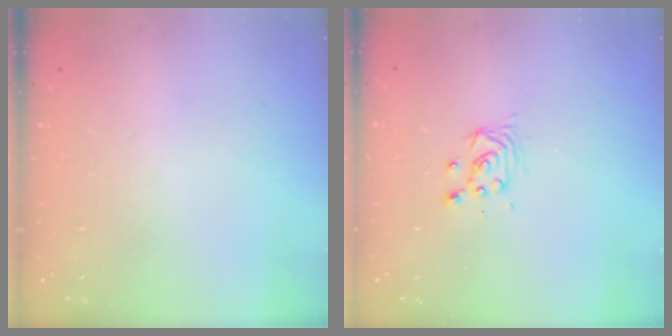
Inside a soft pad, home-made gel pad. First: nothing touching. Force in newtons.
{"total": 3.1, "press": 3.1, "slide": 0.3}